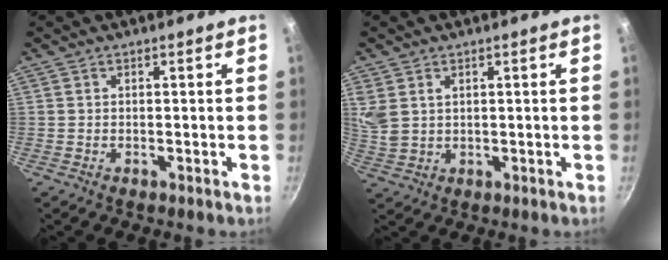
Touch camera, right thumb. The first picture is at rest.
{"total": 5.3, "force": [2.0, 3.6, 3.2], "torque": [-0.060, -0.005, 0.049]}